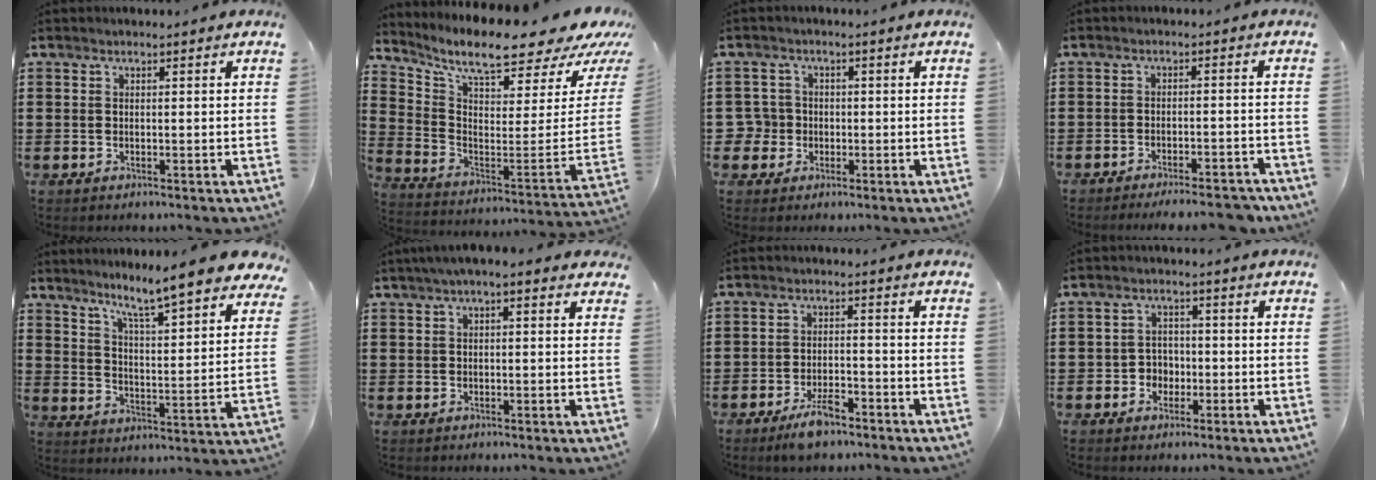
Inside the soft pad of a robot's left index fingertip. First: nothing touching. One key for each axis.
{"total": 9.2, "fx": 7.6, "fy": 1.0, "fz": 5.0, "tx": -0.116, "ty": -0.073, "tz": 0.124}
{"total": 3.4, "fx": -0.7, "fy": 3.3, "fz": 0.3, "tx": -0.038, "ty": 0.000, "tz": -0.023}
{"total": 4.6, "fx": -4.1, "fy": 0.2, "fz": 2.1, "tx": -0.032, "ty": -0.004, "tz": -0.075}
{"total": 8.0, "fx": 6.8, "fy": -0.6, "fz": 4.1, "tx": -0.092, "ty": -0.052, "tz": 0.105}
{"total": 2.5, "fx": 1.3, "fy": 0.5, "fz": 2.0, "tx": -0.041, "ty": 0.006, "tz": 0.023}
{"total": 4.5, "fx": -3.4, "fy": 1.4, "fz": 2.5, "tx": -0.048, "ty": 0.009, "tz": -0.065}
{"total": 3.1, "fx": -1.4, "fy": 2.6, "fz": 0.9, "tx": -0.027, "ty": 0.006, "tz": -0.032}